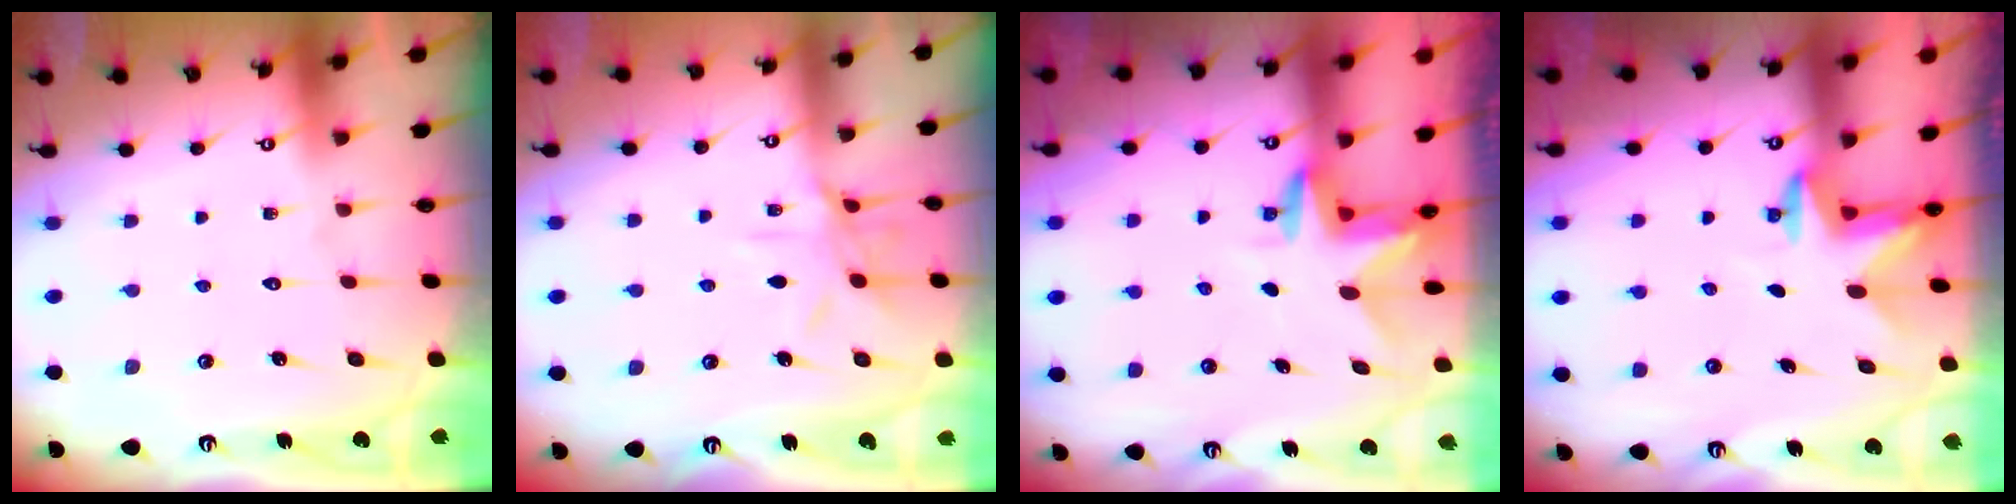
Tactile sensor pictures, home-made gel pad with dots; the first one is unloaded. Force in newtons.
{"total": 8.6, "press": 8.6, "slide": 0.4}
{"total": 3.1, "press": 3.1, "slide": 0.2}
{"total": 2.7, "press": 2.6, "slide": 0.6}